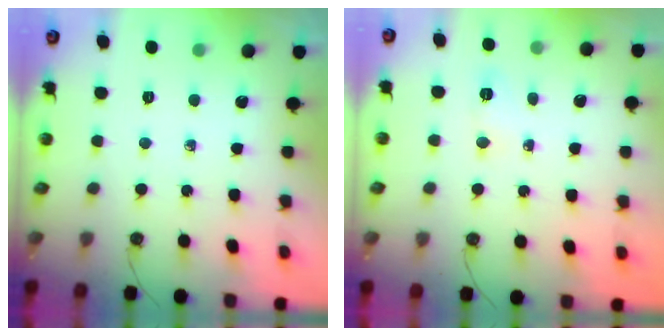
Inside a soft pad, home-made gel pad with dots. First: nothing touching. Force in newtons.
{"total": 4.7, "press": 4.7, "slide": 0.7}